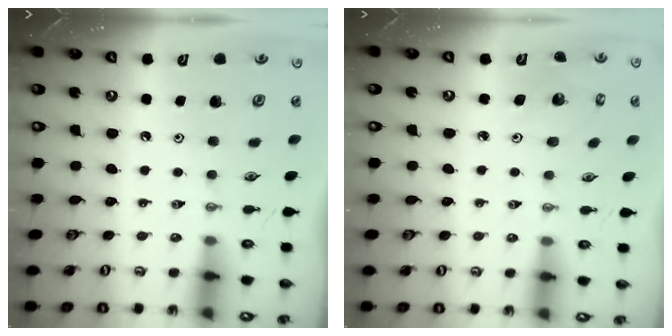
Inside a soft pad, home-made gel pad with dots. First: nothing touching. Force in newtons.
{"total": 2.2, "press": 2.2, "slide": 0.2}